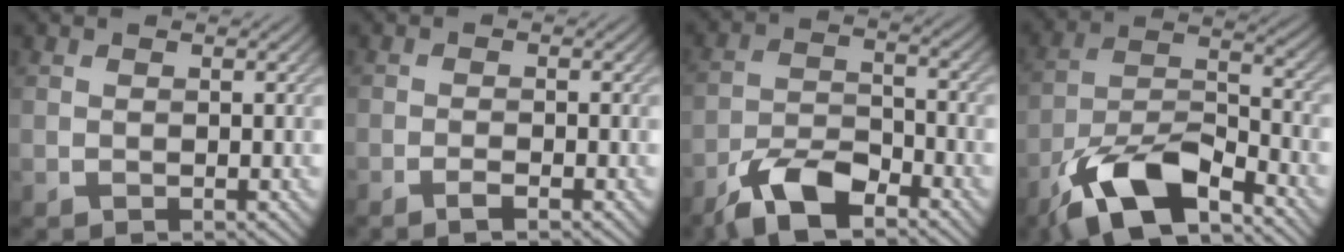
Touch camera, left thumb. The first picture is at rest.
{"total": 1.5, "force": [-1.0, 0.1, 1.1], "torque": [-0.019, 0.004, -0.022]}
{"total": 8.3, "force": [-5.9, 3.1, 5.0], "torque": [-0.092, 0.000, -0.124]}
{"total": 12.4, "force": [-8.2, 4.4, 8.2], "torque": [-0.155, -0.002, -0.169]}